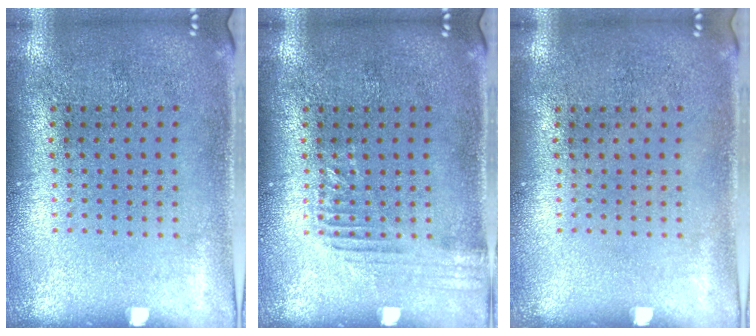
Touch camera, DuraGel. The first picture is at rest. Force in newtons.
{"total": 1.3, "press": 1.3, "slide": 0.2}
{"total": 0.0}